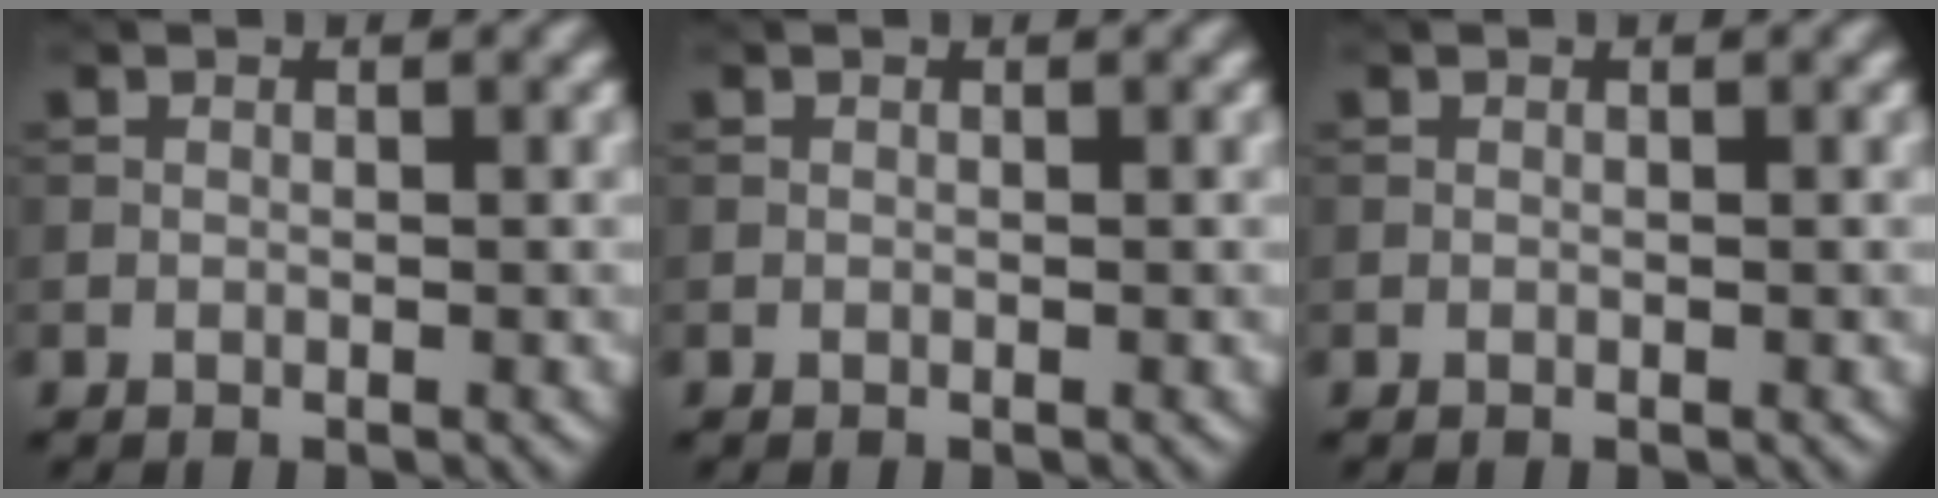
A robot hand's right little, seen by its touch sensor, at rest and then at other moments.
{"total": 0.0}
{"total": 0.0}